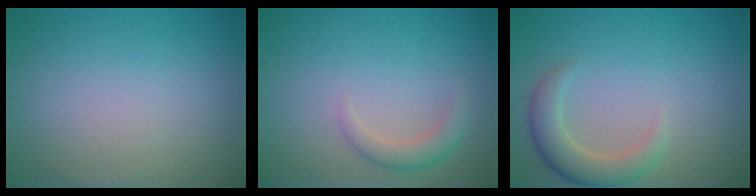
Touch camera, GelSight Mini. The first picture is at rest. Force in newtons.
{"total": 2.2, "press": 2.2, "slide": 0.1}
{"total": 3.7, "press": 3.7, "slide": 0.2}